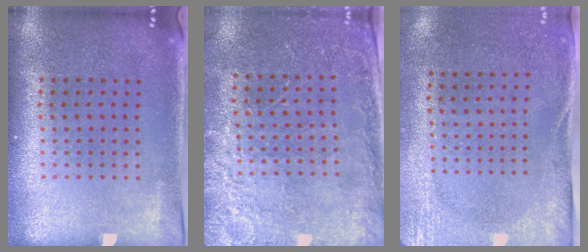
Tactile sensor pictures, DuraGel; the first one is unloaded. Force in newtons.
{"total": 2.5, "press": 2.5, "slide": 0.5}
{"total": 2.7, "press": 2.2, "slide": 1.7}